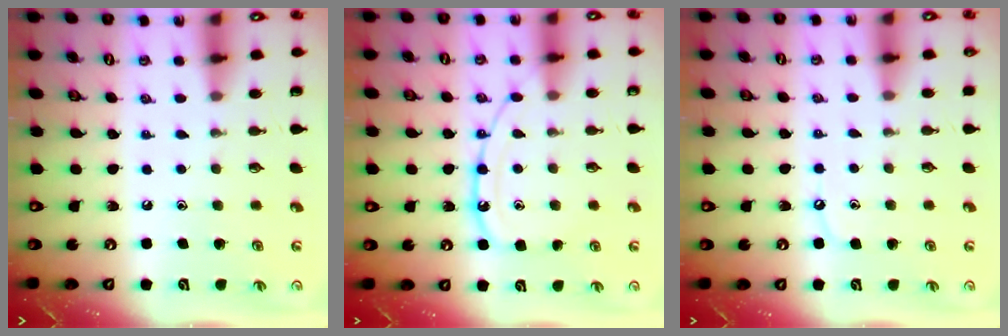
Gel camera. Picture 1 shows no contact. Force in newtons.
{"total": 12.3, "press": 12.2, "slide": 1.3}
{"total": 4.9, "press": 4.8, "slide": 0.6}